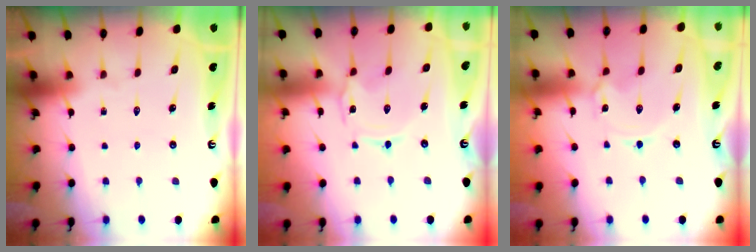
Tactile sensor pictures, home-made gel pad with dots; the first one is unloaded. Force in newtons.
{"total": 0.0}
{"total": 1.5, "press": 1.5, "slide": 0.1}